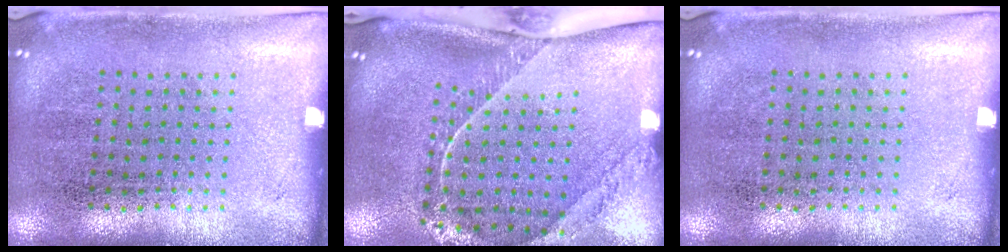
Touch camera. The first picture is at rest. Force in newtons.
{"total": 2.4, "press": 1.7, "slide": 1.8}
{"total": 0.0}